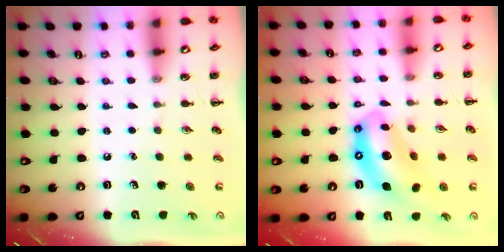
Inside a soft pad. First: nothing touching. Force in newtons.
{"total": 13.8, "press": 13.4, "slide": 3.3}